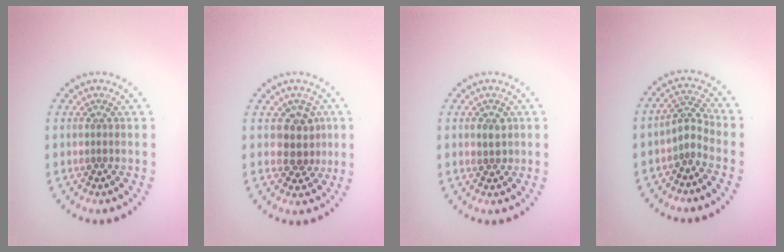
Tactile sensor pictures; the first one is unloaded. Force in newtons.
{"total": 3.0, "press": 2.6, "slide": 1.6}
{"total": 1.3, "press": 1.3, "slide": 0.2}
{"total": 2.1, "press": 1.4, "slide": 1.5}